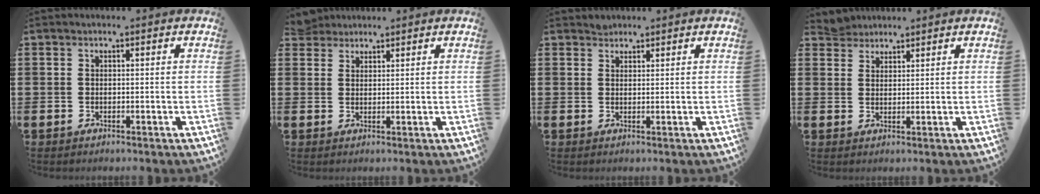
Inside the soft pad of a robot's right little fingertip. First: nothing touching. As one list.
[{"total": 2.9, "force": [2.8, 0.8, 0.0], "torque": [0.001, -0.006, 0.054]}, {"total": 1.2, "force": [1.1, 0.4, -0.2], "torque": [0.019, -0.003, 0.019]}, {"total": 3.0, "force": [2.9, 0.7, -0.3], "torque": [0.003, -0.008, 0.056]}]